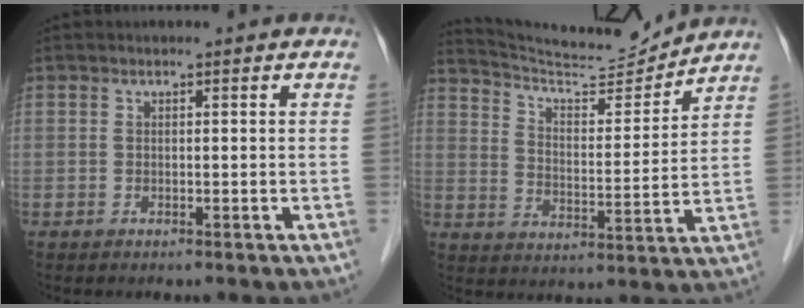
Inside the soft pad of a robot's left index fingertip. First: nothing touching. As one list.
[{"total": 12.7, "force": [12.4, -0.6, 2.4], "torque": [-0.049, -0.011, 0.203]}]